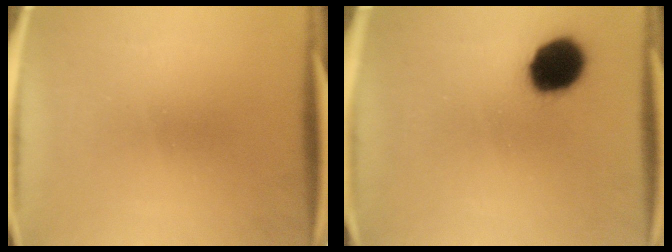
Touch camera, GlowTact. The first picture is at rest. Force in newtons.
{"total": 12.6}